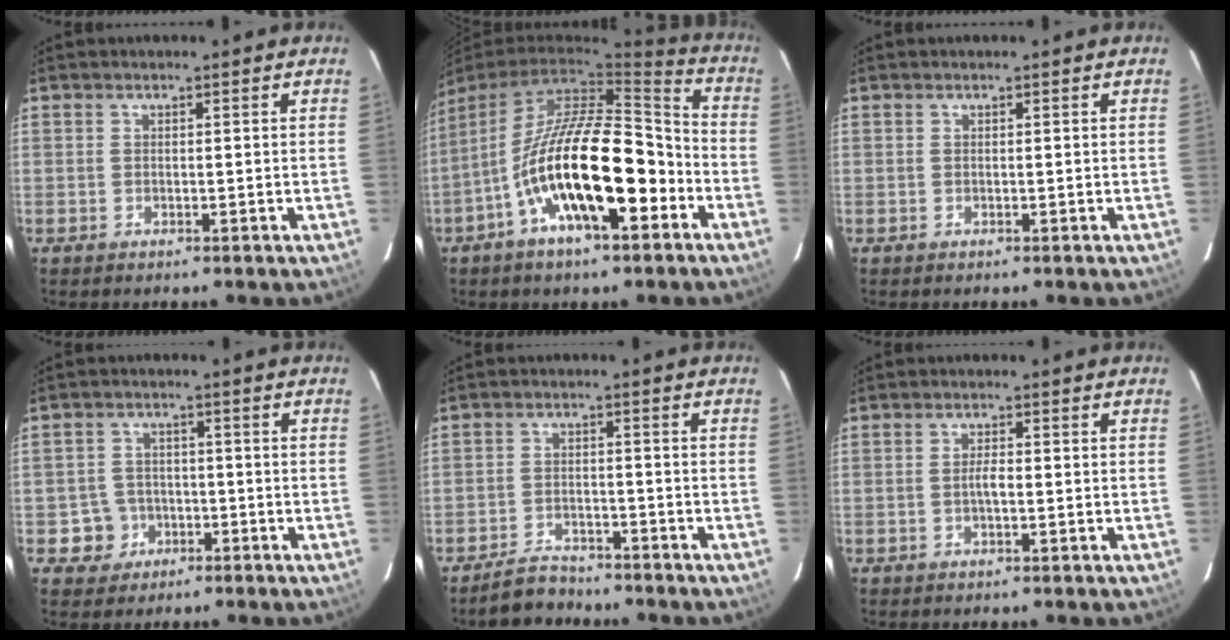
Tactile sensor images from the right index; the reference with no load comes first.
{"total": 20.0, "force": [-7.8, 6.7, 17.2], "torque": [-0.286, -0.008, -0.133]}
{"total": 0.0}
{"total": 5.2, "force": [-2.0, 4.8, 0.3], "torque": [-0.015, 0.022, -0.027]}
{"total": 5.3, "force": [-4.7, 2.3, 0.9], "torque": [-0.039, 0.009, -0.075]}
{"total": 1.8, "force": [-0.4, 0.5, 1.7], "torque": [-0.033, 0.003, -0.009]}